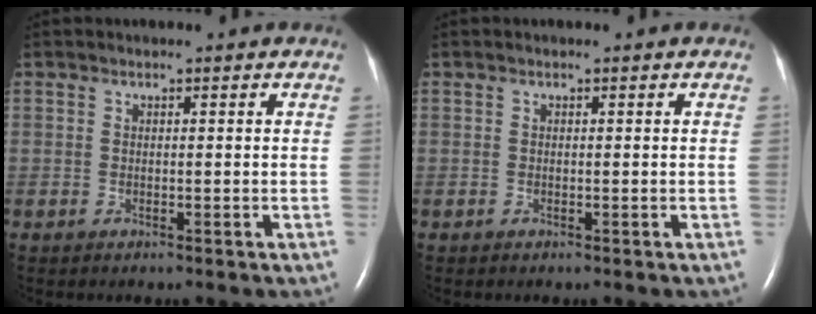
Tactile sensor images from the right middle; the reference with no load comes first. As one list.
[{"total": 0.0}]